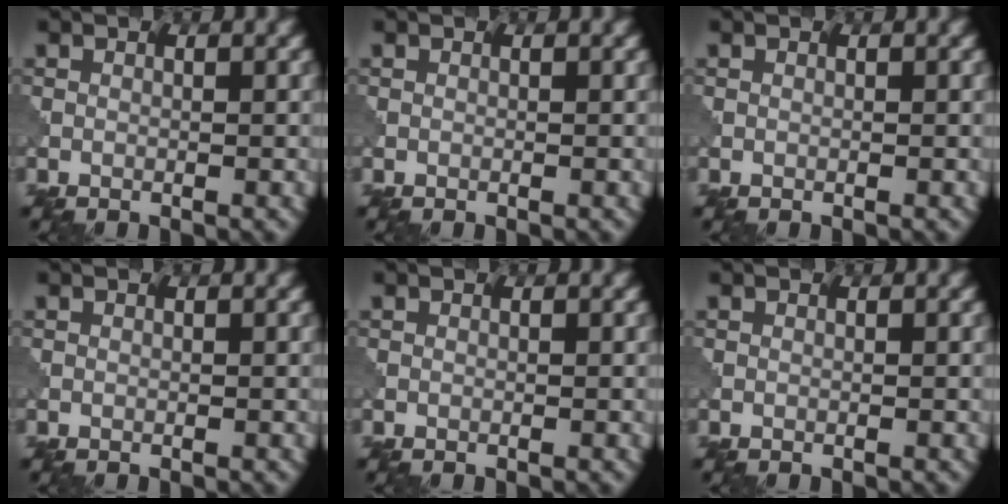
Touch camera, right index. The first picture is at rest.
{"total": 0.0}
{"total": 0.0}
{"total": 0.0}
{"total": 0.0}
{"total": 0.0}